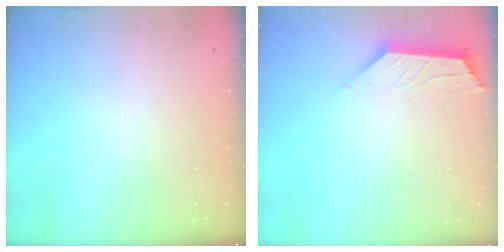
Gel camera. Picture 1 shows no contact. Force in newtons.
{"total": 2.9, "press": 2.9, "slide": 0.5}